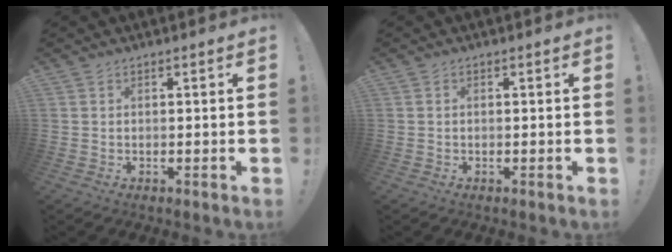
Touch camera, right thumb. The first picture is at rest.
{"total": 0.0}